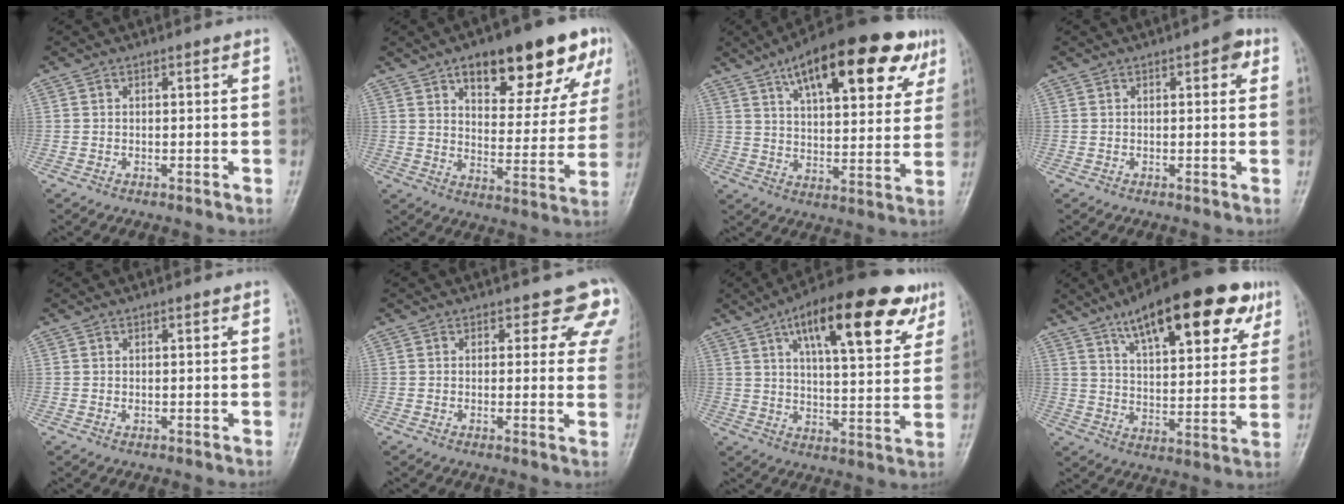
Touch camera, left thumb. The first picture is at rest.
{"total": 20.5, "force": [11.5, 8.1, 14.9], "torque": [-0.155, -0.033, 0.166]}
{"total": 24.4, "force": [12.7, 9.1, 18.7], "torque": [-0.247, -0.011, 0.188]}
{"total": 3.2, "force": [1.4, 1.4, 2.5], "torque": [-0.020, 0.002, 0.010]}
{"total": 0.8, "force": [0.2, 0.4, 0.6], "torque": [-0.008, 0.001, 0.006]}
{"total": 7.6, "force": [5.7, 4.1, 2.9], "torque": [0.019, -0.024, 0.040]}
{"total": 22.0, "force": [11.4, 7.6, 17.3], "torque": [-0.230, -0.017, 0.169]}
{"total": 22.9, "force": [12.7, 8.1, 17.3], "torque": [-0.222, -0.025, 0.192]}